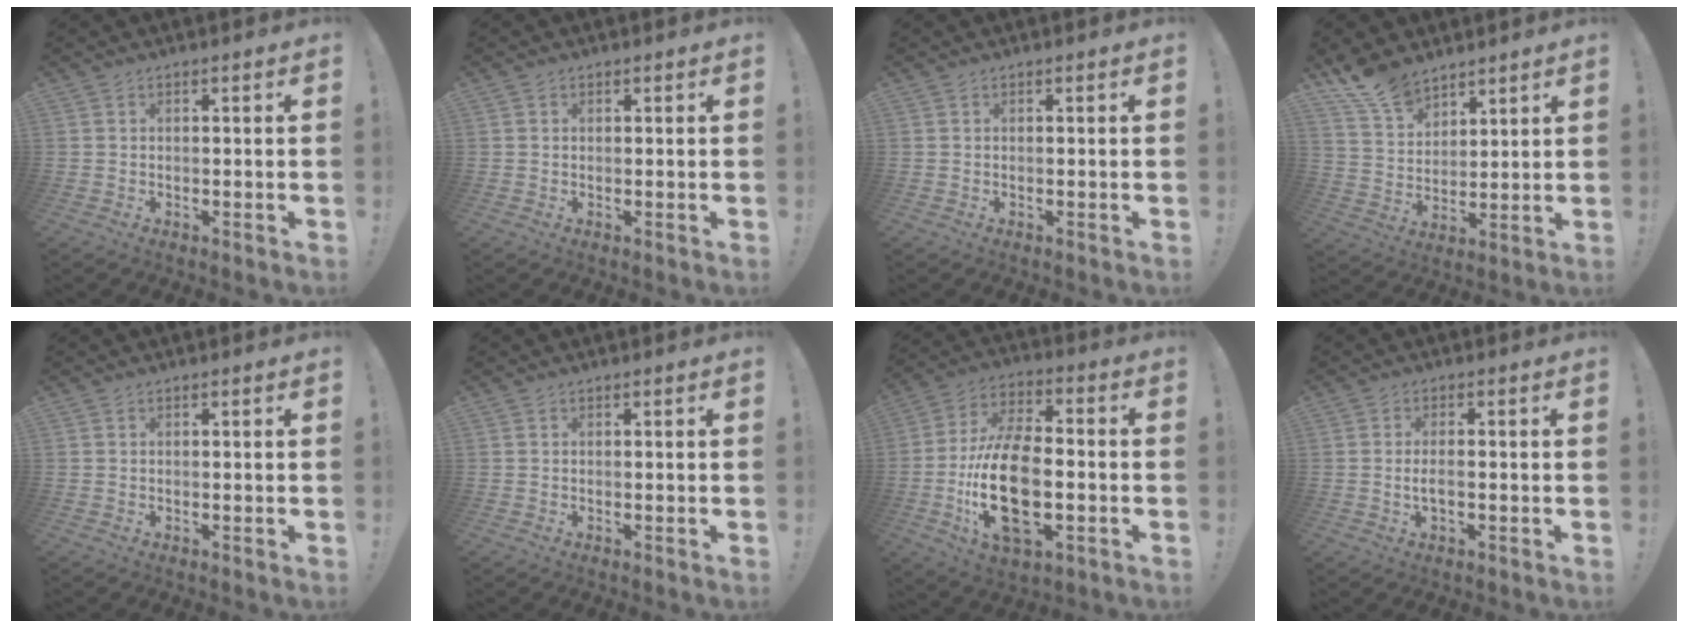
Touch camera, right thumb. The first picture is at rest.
{"total": 0.0}
{"total": 0.0}
{"total": 11.3, "force": [9.2, 5.4, 3.7], "torque": [-0.072, -0.061, 0.178]}
{"total": 0.0}
{"total": 0.0}
{"total": 21.5, "force": [-4.6, 11.7, 17.5], "torque": [-0.345, 0.015, -0.073]}
{"total": 3.0, "force": [-0.8, 0.9, 2.7], "torque": [-0.060, 0.004, -0.016]}